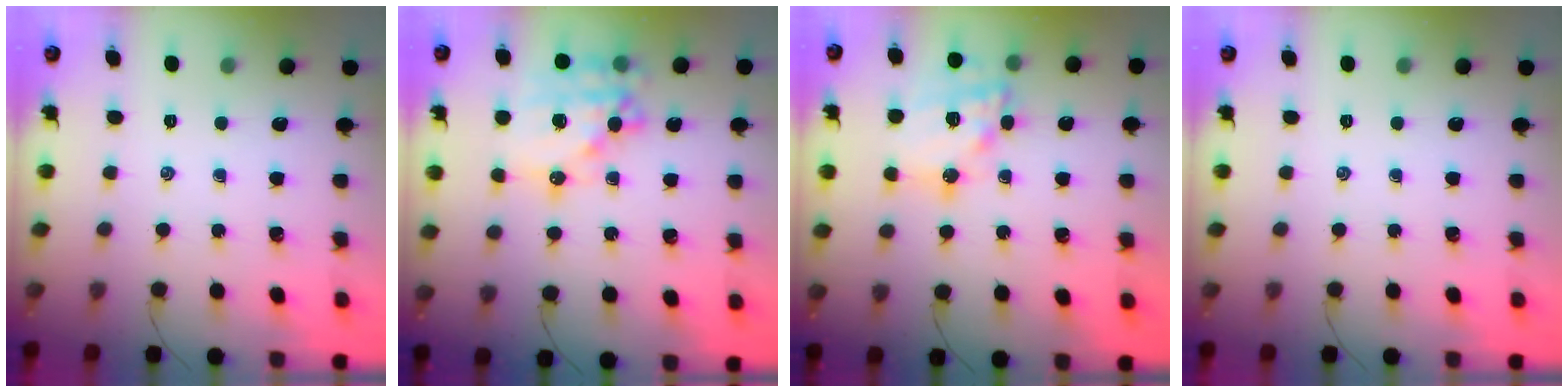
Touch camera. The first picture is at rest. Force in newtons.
{"total": 19.0, "press": 18.6, "slide": 3.8}
{"total": 17.7, "press": 17.3, "slide": 3.9}
{"total": 0.0}